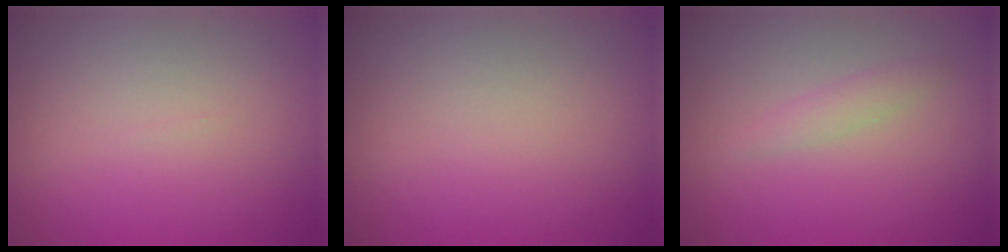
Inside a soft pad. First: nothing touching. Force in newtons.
{"total": 0.0}
{"total": 1.2, "press": 1.2, "slide": 0.1}